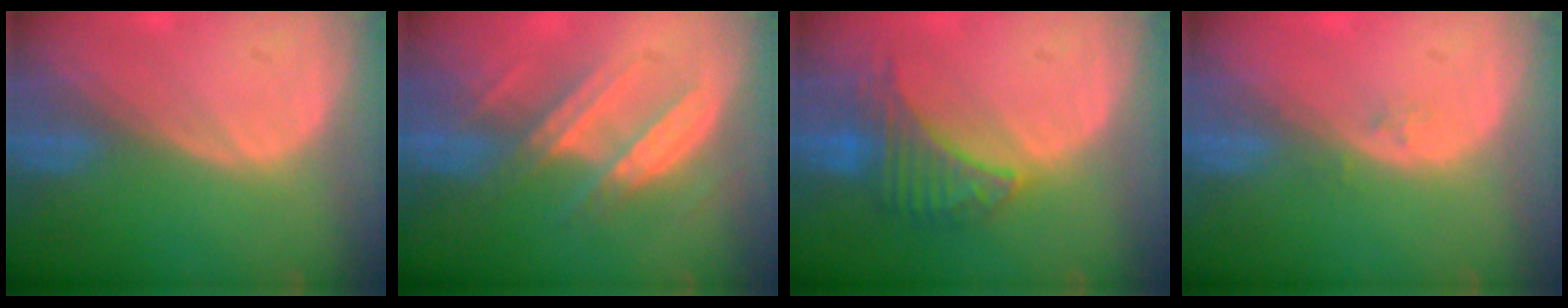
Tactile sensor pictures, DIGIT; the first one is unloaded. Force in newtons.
{"total": 6.9, "press": 6.8, "slide": 1.0}
{"total": 6.6, "press": 6.6, "slide": 0.7}
{"total": 1.1, "press": 0.8, "slide": 0.7}